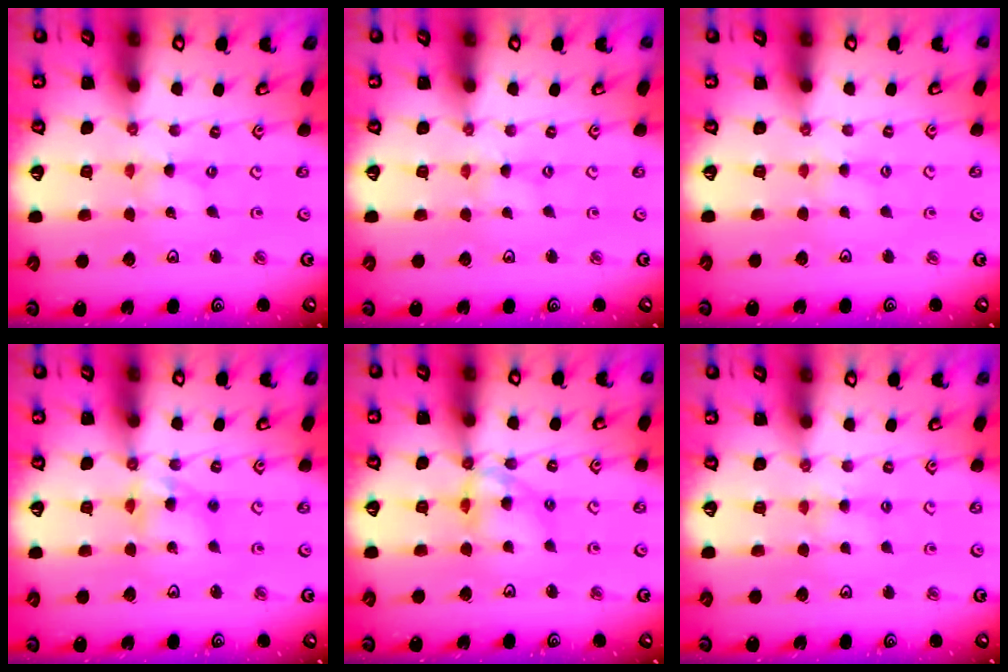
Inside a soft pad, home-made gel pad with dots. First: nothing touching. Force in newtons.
{"total": 0.0}
{"total": 2.0, "press": 2.0, "slide": 0.3}
{"total": 9.0, "press": 8.9, "slide": 0.8}
{"total": 11.3, "press": 11.3, "slide": 1.0}
{"total": 3.5, "press": 3.5, "slide": 0.4}